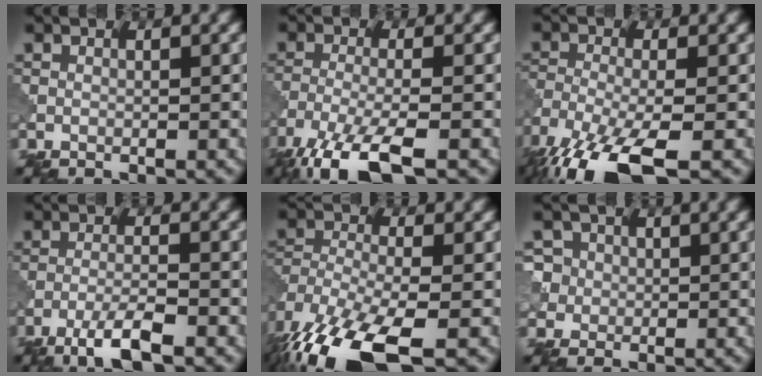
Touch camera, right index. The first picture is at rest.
{"total": 7.9, "force": [-5.4, 1.9, 5.5], "torque": [-0.119, -0.012, -0.104]}
{"total": 10.1, "force": [-6.8, 3.1, 6.8], "torque": [-0.151, -0.016, -0.133]}
{"total": 4.1, "force": [-2.8, 0.4, 3.0], "torque": [-0.060, 0.003, -0.055]}
{"total": 12.6, "force": [-8.0, 4.9, 8.4], "torque": [-0.195, -0.026, -0.141]}
{"total": 6.0, "force": [1.6, 5.5, 1.8], "torque": [-0.041, 0.042, 0.013]}